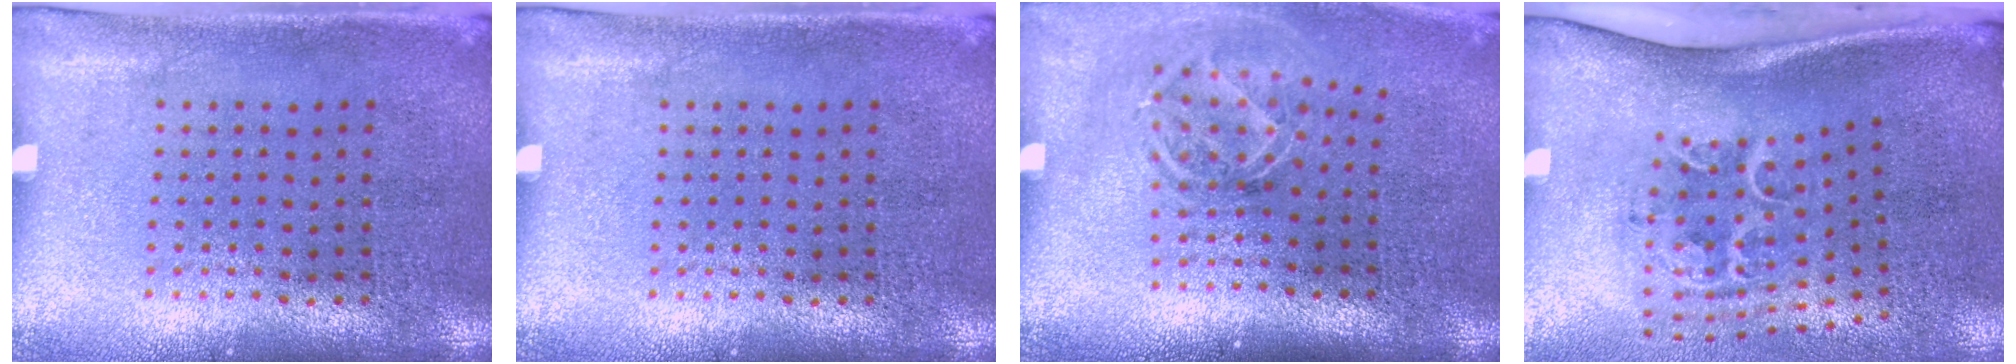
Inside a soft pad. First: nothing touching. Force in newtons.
{"total": 0.0}
{"total": 1.8, "press": 1.3, "slide": 1.2}
{"total": 2.2, "press": 1.3, "slide": 1.8}